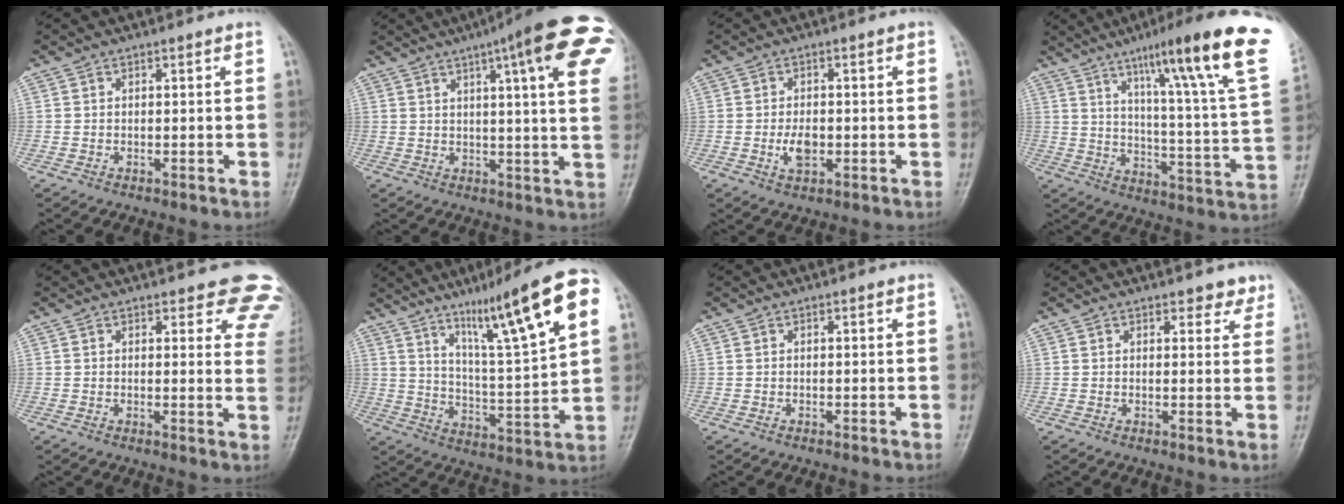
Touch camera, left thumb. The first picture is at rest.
{"total": 20.9, "force": [9.2, 3.4, 18.5], "torque": [-0.222, -0.004, 0.103]}
{"total": 4.1, "force": [-0.9, 2.3, 3.3], "torque": [-0.055, 0.002, -0.015]}
{"total": 25.3, "force": [14.0, 2.7, 20.9], "torque": [-0.287, -0.043, 0.199]}
{"total": 10.1, "force": [7.8, 3.9, 5.1], "torque": [-0.004, -0.033, 0.065]}
{"total": 19.9, "force": [9.9, 2.7, 17.0], "torque": [-0.243, -0.031, 0.161]}
{"total": 0.0}
{"total": 3.1, "force": [2.5, 1.6, 1.0], "torque": [0.013, -0.013, 0.026]}